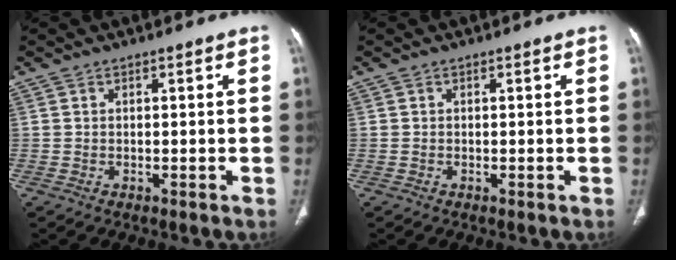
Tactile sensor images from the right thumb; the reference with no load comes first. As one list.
[{"total": 0.0}]